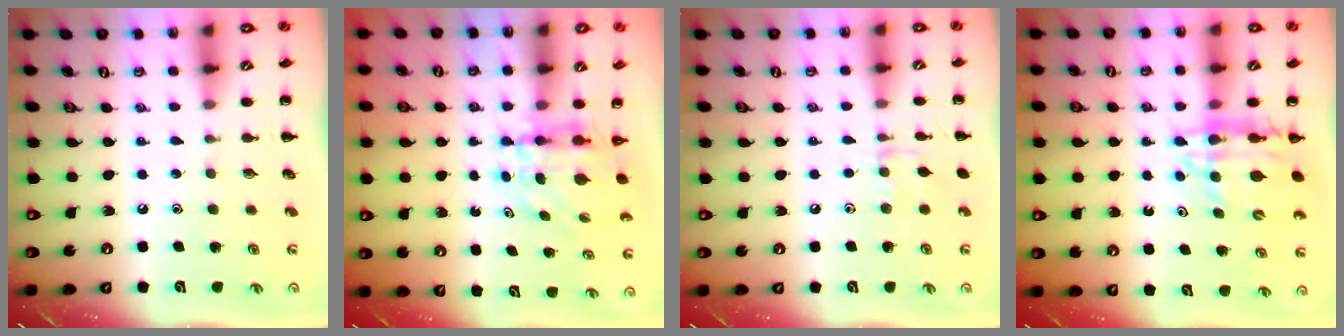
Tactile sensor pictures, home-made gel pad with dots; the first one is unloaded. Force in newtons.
{"total": 5.4, "press": 5.3, "slide": 0.9}
{"total": 6.3, "press": 6.1, "slide": 1.6}
{"total": 11.3, "press": 10.7, "slide": 3.7}